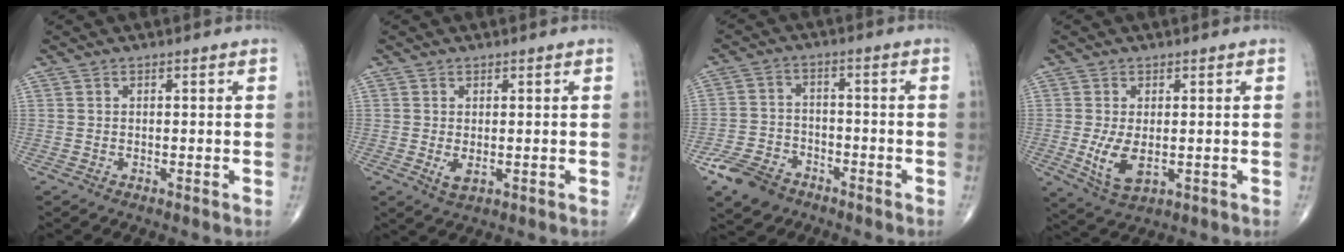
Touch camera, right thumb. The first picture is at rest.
{"total": 2.3, "force": [-0.3, 1.2, 1.9], "torque": [-0.033, -0.006, 0.002]}
{"total": 8.6, "force": [-5.7, 5.5, 3.3], "torque": [-0.055, 0.025, -0.107]}
{"total": 6.4, "force": [-0.7, 3.4, 5.4], "torque": [-0.105, -0.015, -0.004]}